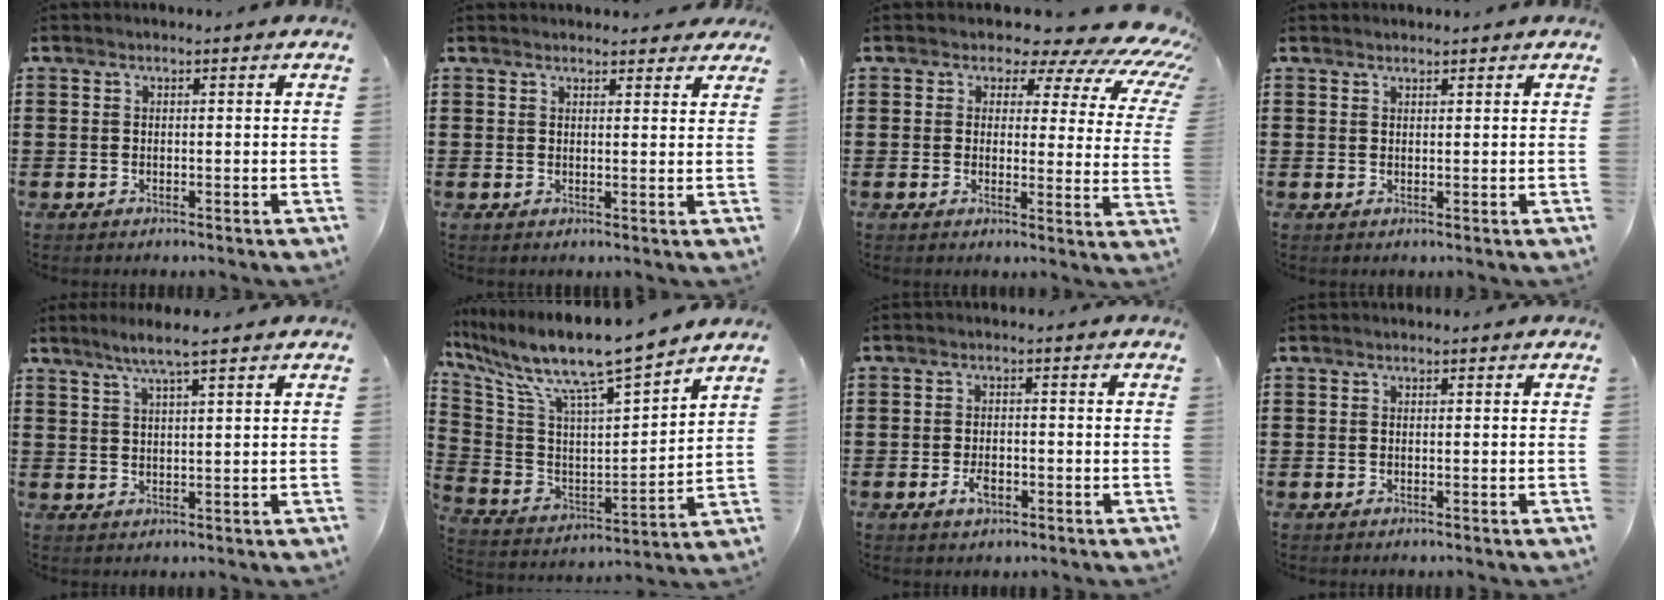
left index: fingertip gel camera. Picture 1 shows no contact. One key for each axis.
{"total": 2.0, "fx": 1.9, "fy": 0.6, "fz": 0.3, "tx": -0.002, "ty": -0.001, "tz": 0.036}
{"total": 5.8, "fx": 4.3, "fy": 2.8, "fz": 2.6, "tx": -0.042, "ty": -0.032, "tz": 0.067}
{"total": 1.0, "fx": 0.9, "fy": 0.2, "fz": 0.1, "tx": -0.003, "ty": 0.000, "tz": 0.019}
{"total": 4.0, "fx": 2.9, "fy": -0.2, "fz": 2.8, "tx": -0.061, "ty": 0.002, "tz": 0.050}
{"total": 10.1, "fx": 8.4, "fy": 0.6, "fz": 5.4, "tx": -0.143, "ty": -0.069, "tz": 0.136}
{"total": 2.9, "fx": -1.2, "fy": 1.5, "fz": 2.2, "tx": -0.047, "ty": -0.001, "tz": -0.023}
{"total": 0.0}